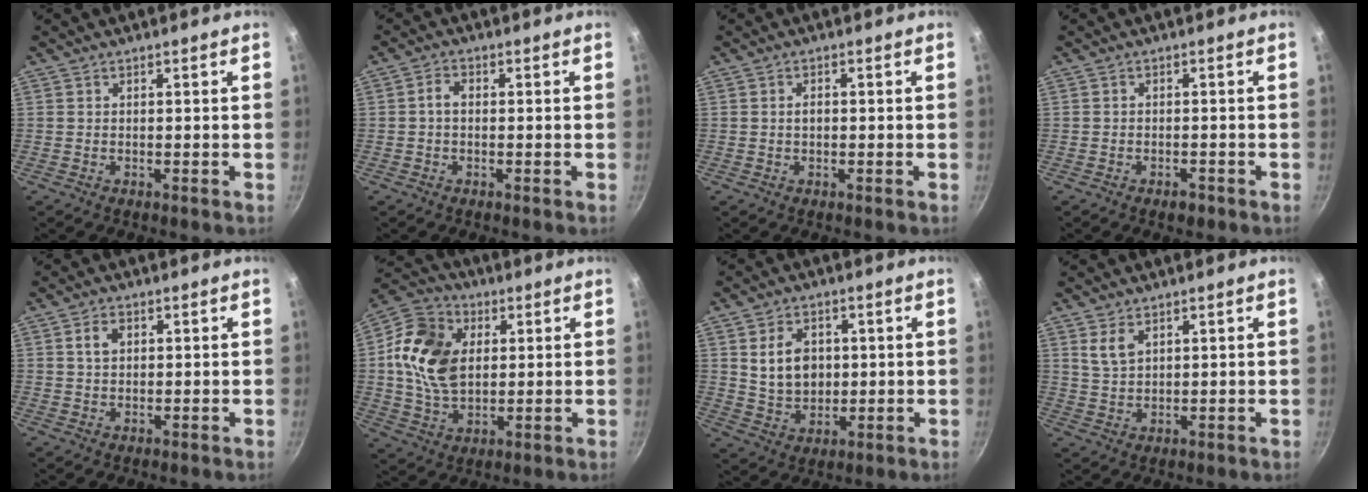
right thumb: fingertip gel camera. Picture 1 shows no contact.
{"total": 2.3, "force": [-0.1, 1.6, 1.7], "torque": [-0.029, 0.009, -0.006]}
{"total": 1.6, "force": [0.0, 1.0, 1.3], "torque": [-0.023, 0.006, -0.002]}
{"total": 2.2, "force": [-1.4, 1.2, 1.2], "torque": [-0.017, 0.013, -0.018]}
{"total": 3.0, "force": [0.9, 2.1, 2.0], "torque": [-0.027, 0.002, 0.016]}
{"total": 15.6, "force": [2.5, 11.1, 10.6], "torque": [-0.177, 0.000, 0.036]}
{"total": 8.7, "force": [1.6, 6.7, 5.4], "torque": [-0.071, -0.010, 0.036]}
{"total": 4.3, "force": [2.2, 2.3, 2.8], "torque": [-0.048, -0.011, 0.048]}